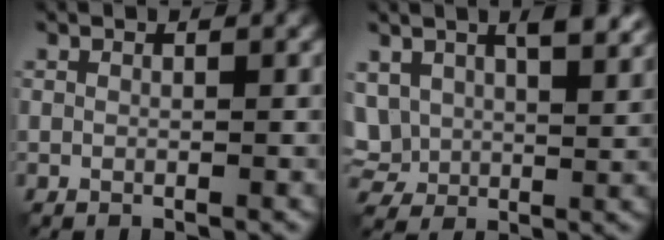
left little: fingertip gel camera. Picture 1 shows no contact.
{"total": 8.2, "force": [3.5, 5.3, 5.1], "torque": [-0.110, 0.006, 0.065]}